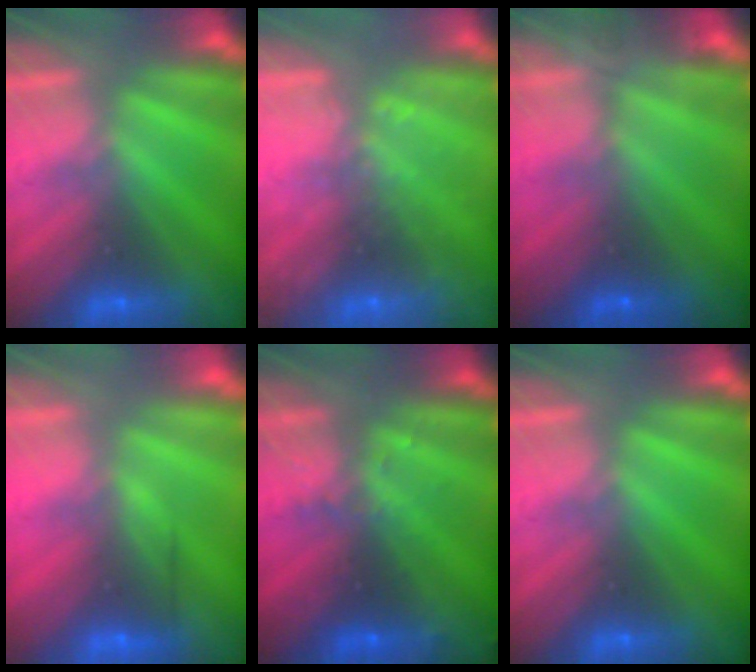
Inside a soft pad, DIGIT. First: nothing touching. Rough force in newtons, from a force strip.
{"total": 5.8}
{"total": 7.0}
{"total": 3.0}
{"total": 2.8}
{"total": 0.0}